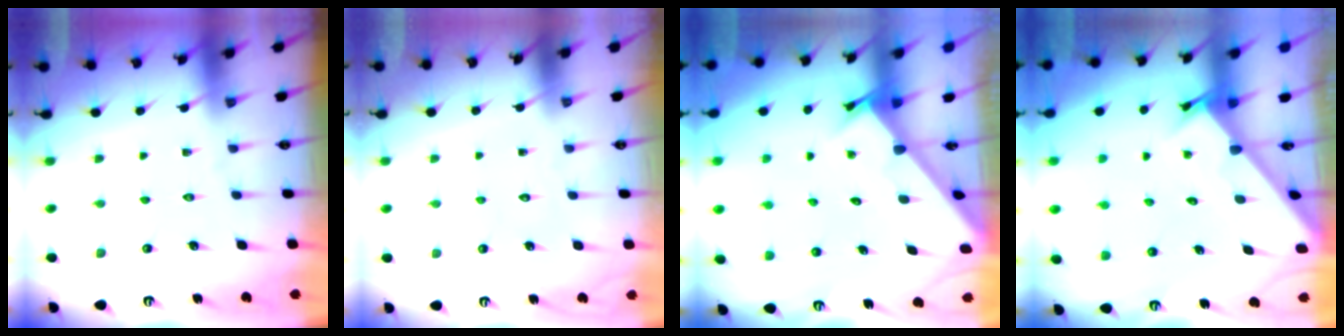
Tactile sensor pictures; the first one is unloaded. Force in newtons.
{"total": 1.6, "press": 1.6, "slide": 0.1}
{"total": 2.5, "press": 2.5, "slide": 0.2}
{"total": 2.6, "press": 2.6, "slide": 0.3}